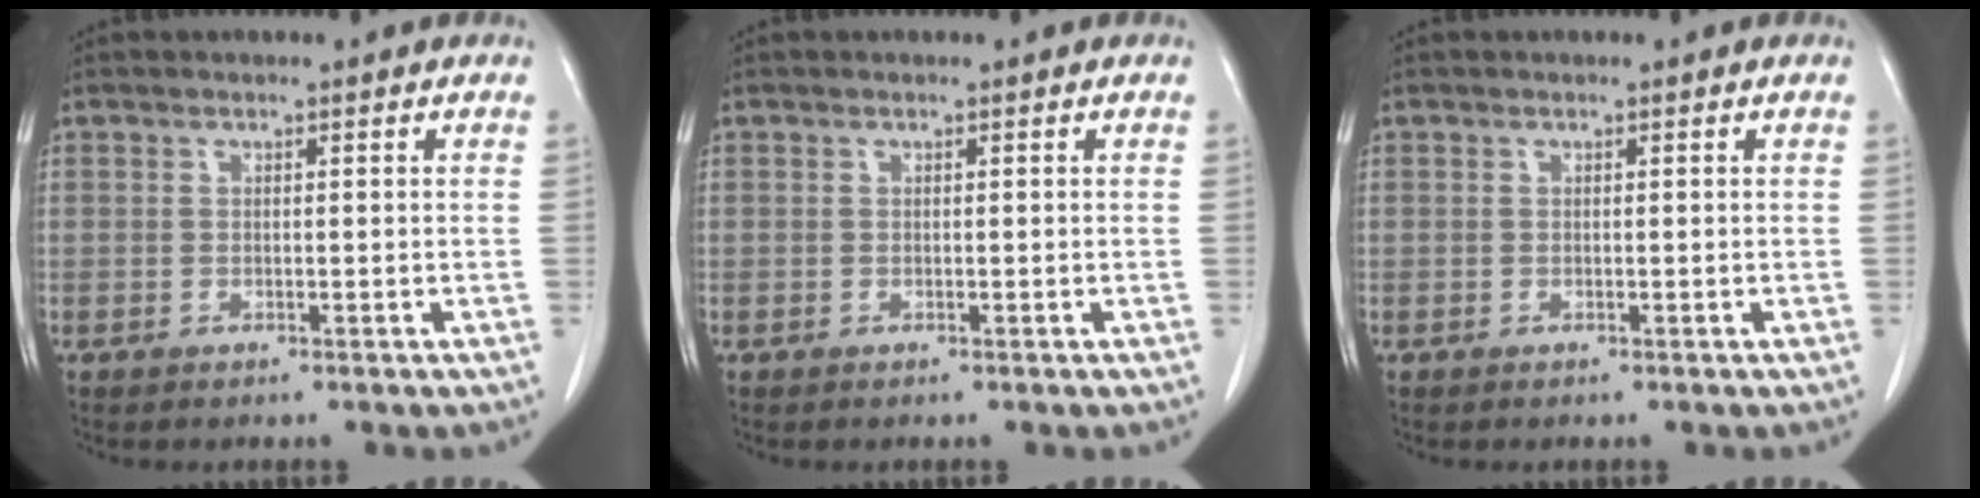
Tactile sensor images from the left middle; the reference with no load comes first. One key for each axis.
{"total": 0.0}
{"total": 0.0}